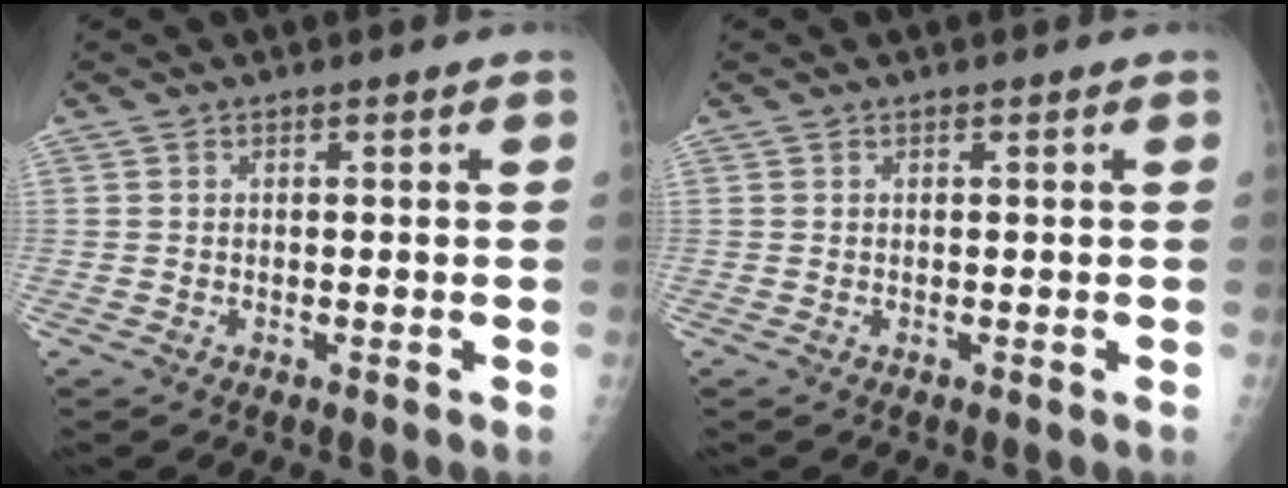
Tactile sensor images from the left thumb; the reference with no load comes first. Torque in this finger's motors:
{"motor_torque": [0.10, -0.10, 0.12, -0.01, 0.01]}